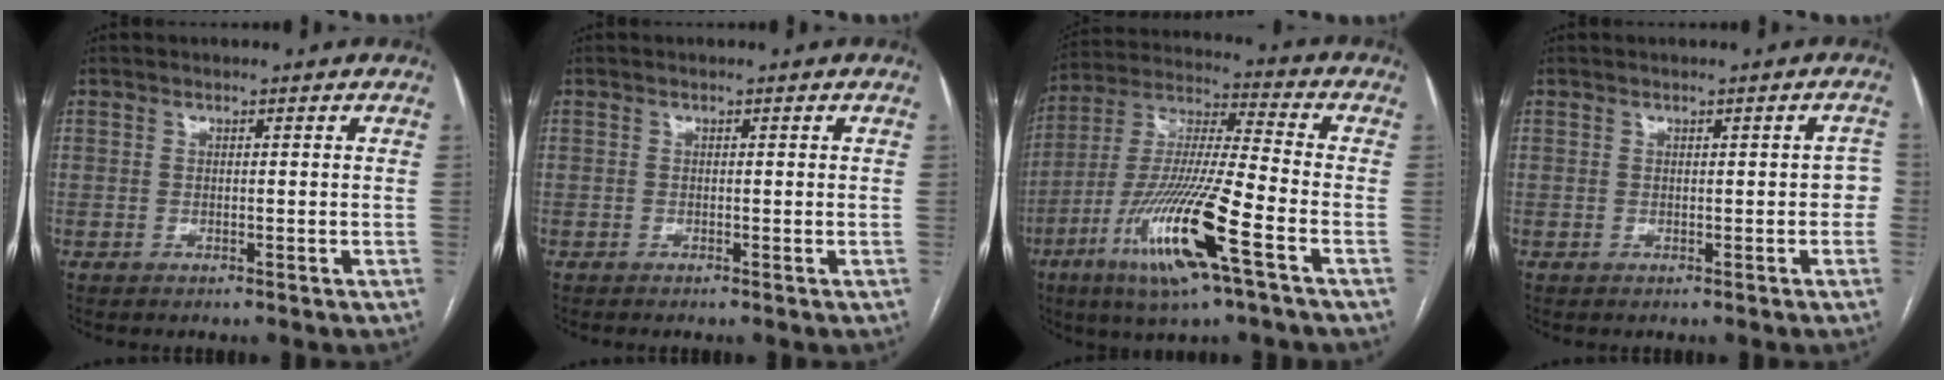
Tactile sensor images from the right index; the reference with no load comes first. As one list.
[{"total": 0.0}, {"total": 17.8, "force": [-7.9, 1.1, 15.9], "torque": [-0.331, -0.023, -0.147]}, {"total": 2.1, "force": [-0.1, 1.1, 1.8], "torque": [-0.007, 0.017, 0.001]}]